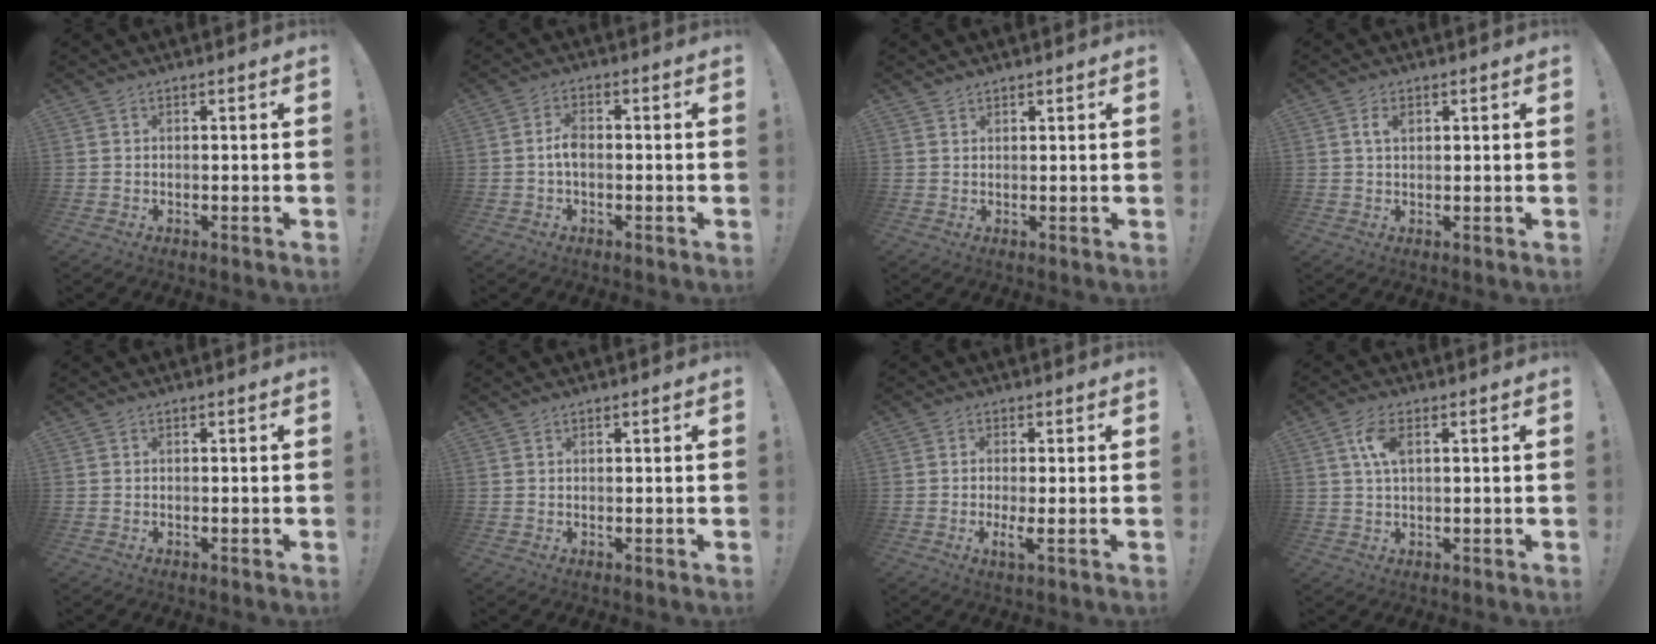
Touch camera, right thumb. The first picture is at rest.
{"total": 4.0, "force": [-0.7, 1.8, 3.5], "torque": [-0.069, 0.009, -0.014]}
{"total": 1.3, "force": [1.1, 0.6, 0.2], "torque": [0.001, -0.006, 0.021]}
{"total": 2.6, "force": [1.1, 1.5, 1.9], "torque": [-0.033, 0.001, 0.017]}
{"total": 0.0}
{"total": 0.6, "force": [0.5, 0.2, 0.0], "torque": [0.005, -0.003, 0.009]}
{"total": 3.7, "force": [-0.3, -0.1, 3.7], "torque": [-0.053, -0.017, -0.004]}
{"total": 6.0, "force": [1.9, 2.9, 4.9], "torque": [-0.090, 0.004, 0.032]}